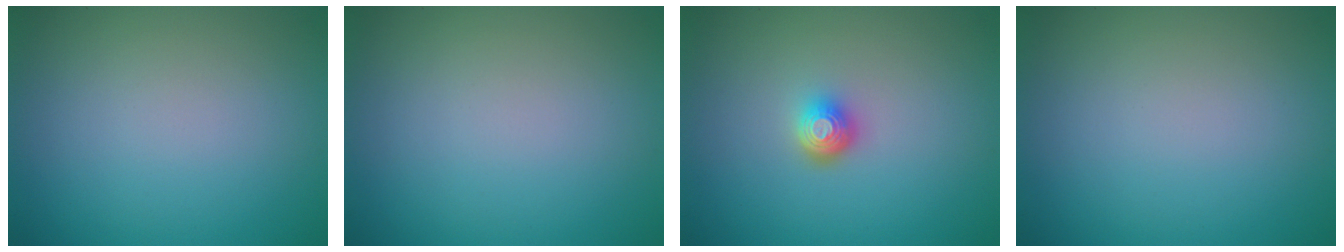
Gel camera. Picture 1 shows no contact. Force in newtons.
{"total": 0.0}
{"total": 2.0, "press": 1.5, "slide": 1.3}
{"total": 0.0}